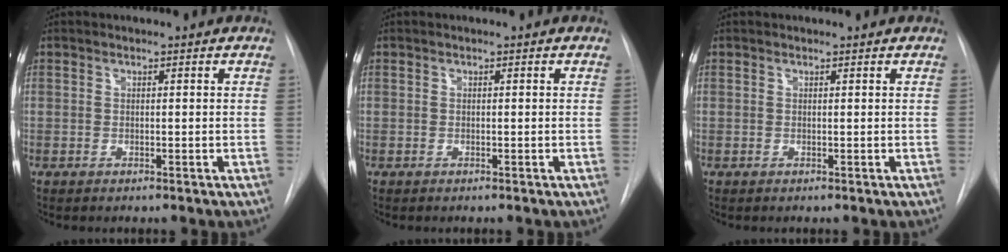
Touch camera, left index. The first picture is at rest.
{"total": 0.0}
{"total": 0.0}